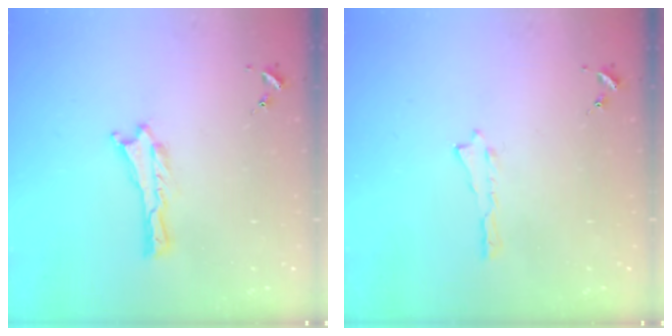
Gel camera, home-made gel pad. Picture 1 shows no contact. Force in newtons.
{"total": 0.0}